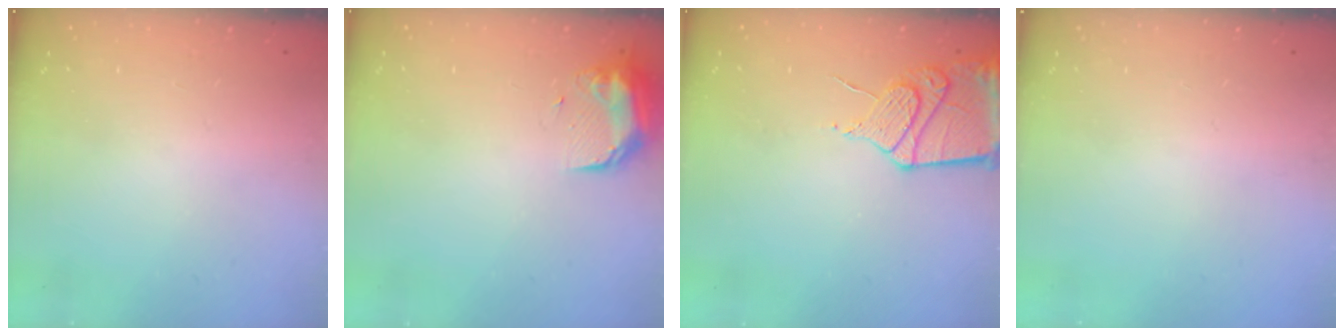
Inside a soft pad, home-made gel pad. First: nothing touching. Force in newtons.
{"total": 9.7, "press": 9.7, "slide": 0.7}
{"total": 13.2, "press": 13.1, "slide": 1.7}
{"total": 0.0}